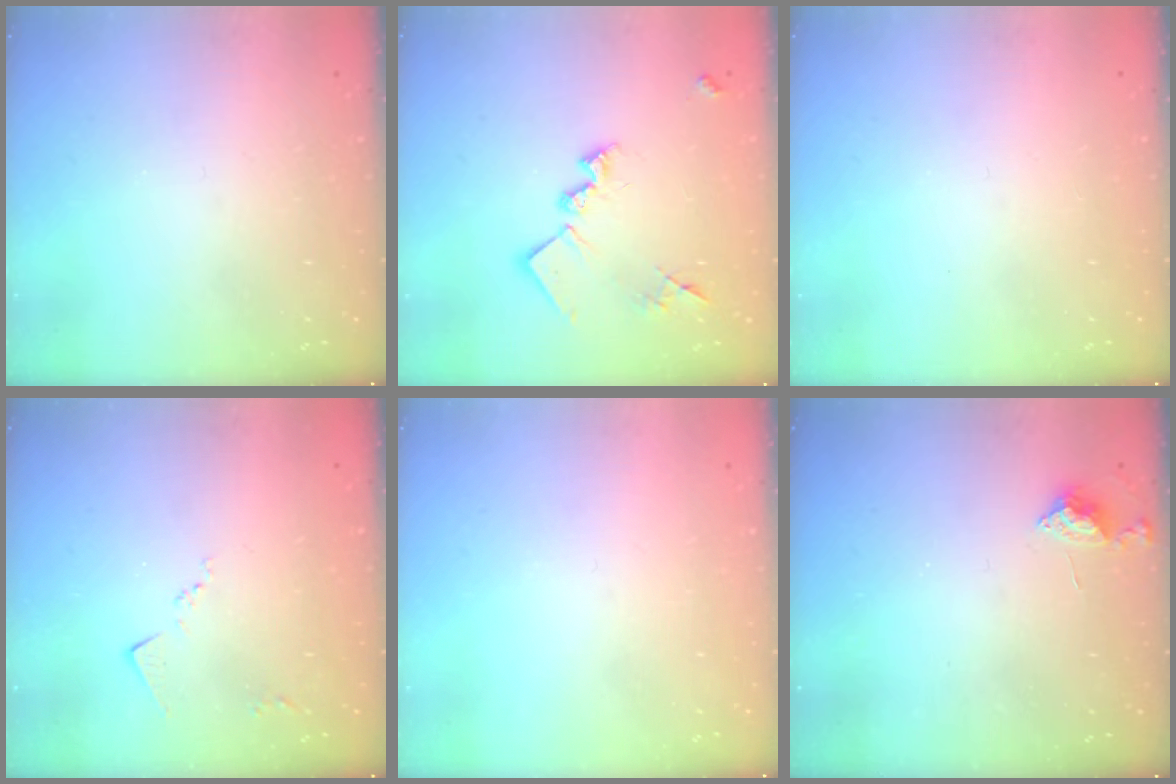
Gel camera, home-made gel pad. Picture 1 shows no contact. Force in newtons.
{"total": 14.7, "press": 14.7, "slide": 0.7}
{"total": 0.0}
{"total": 5.5, "press": 5.4, "slide": 0.6}
{"total": 0.0}
{"total": 6.8, "press": 6.8, "slide": 0.8}